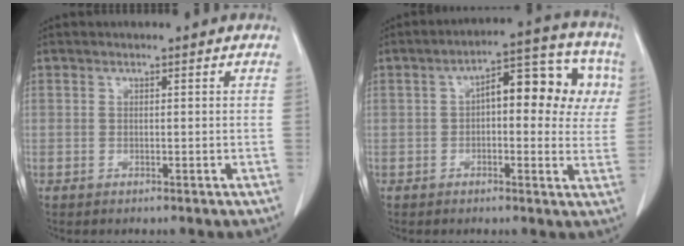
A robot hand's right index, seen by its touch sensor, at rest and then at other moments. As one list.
[{"total": 13.5, "force": [3.0, 5.7, 11.9], "torque": [-0.151, 0.049, 0.040]}]